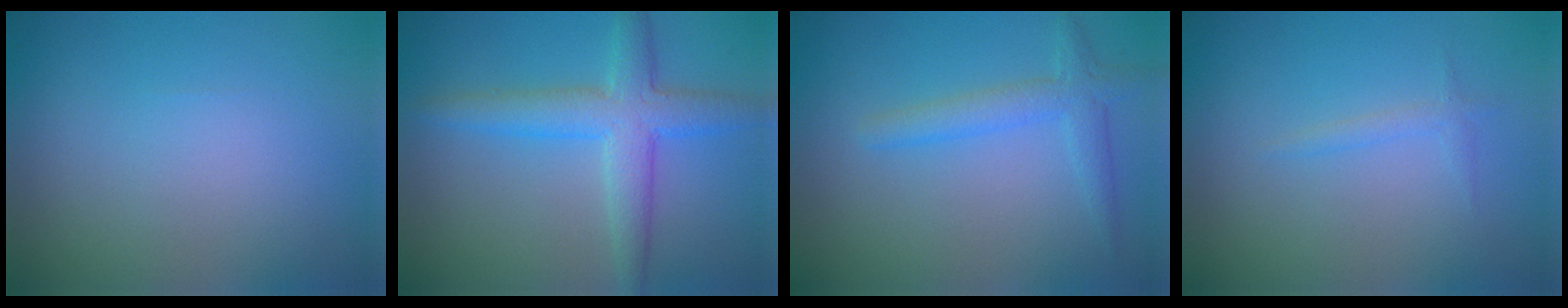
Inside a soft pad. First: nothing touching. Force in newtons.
{"total": 4.5, "press": 4.5, "slide": 0.2}
{"total": 2.4, "press": 2.4, "slide": 0.2}
{"total": 0.8, "press": 0.8, "slide": 0.1}